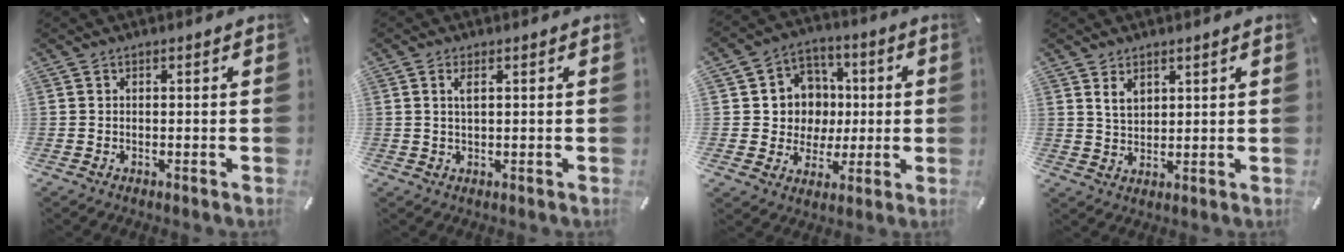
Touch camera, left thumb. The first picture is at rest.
{"total": 2.5, "force": [0.8, 0.9, 2.1], "torque": [-0.045, 0.004, 0.013]}
{"total": 11.3, "force": [0.4, 11.1, 2.0], "torque": [-0.027, -0.002, 0.016]}
{"total": 4.3, "force": [2.4, 3.0, 1.9], "torque": [-0.036, -0.001, 0.044]}